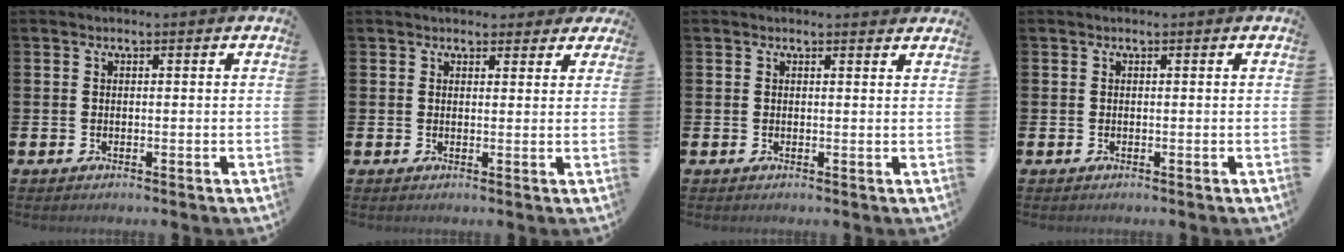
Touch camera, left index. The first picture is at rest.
{"total": 2.3, "force": [2.1, 1.1, 0.1], "torque": [0.010, -0.006, 0.034]}
{"total": 0.7, "force": [0.6, 0.0, 0.1], "torque": [0.005, -0.003, 0.011]}
{"total": 0.0}